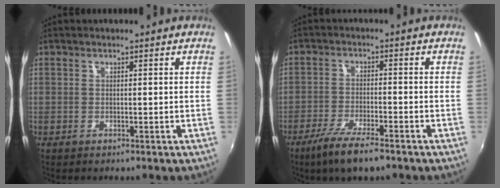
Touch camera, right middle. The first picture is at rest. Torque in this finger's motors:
{"motor_torque": [1.13, -1.04, 0.65, 0.15]}